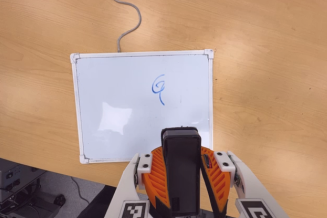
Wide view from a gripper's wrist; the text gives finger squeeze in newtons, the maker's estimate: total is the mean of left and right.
{"total": 9.8, "left": 9.4, "right": 10.1}